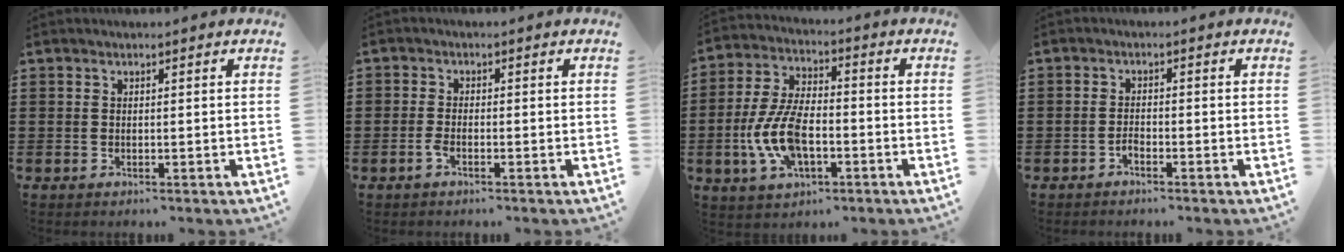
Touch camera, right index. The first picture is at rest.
{"total": 1.7, "force": [-1.0, 0.6, 1.2], "torque": [-0.039, -0.006, -0.023]}
{"total": 10.2, "force": [-2.6, 5.2, 8.4], "torque": [-0.203, -0.004, -0.054]}
{"total": 1.3, "force": [-1.0, 0.5, 0.6], "torque": [-0.015, -0.003, -0.020]}